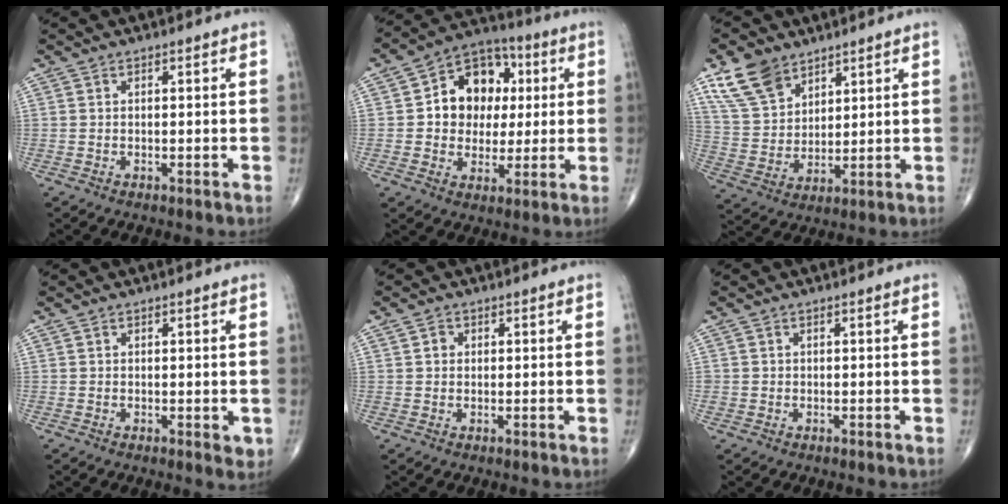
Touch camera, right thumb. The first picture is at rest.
{"total": 13.7, "force": [2.1, 10.9, 8.0], "torque": [-0.071, 0.013, 0.029]}
{"total": 10.8, "force": [7.1, 6.6, 4.7], "torque": [-0.079, -0.024, 0.148]}
{"total": 1.8, "force": [0.1, 0.9, 1.5], "torque": [-0.015, -0.005, 0.002]}
{"total": 1.5, "force": [0.4, 1.4, 0.6], "torque": [-0.003, 0.001, 0.004]}
{"total": 0.8, "force": [0.0, 0.8, 0.1], "torque": [0.005, 0.004, -0.002]}